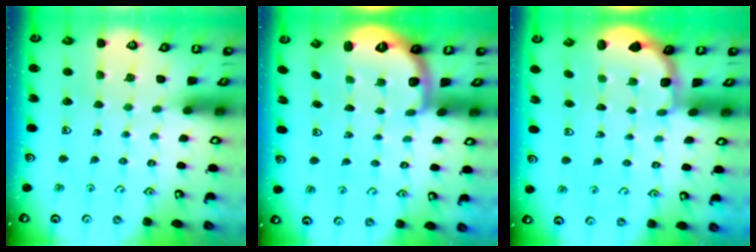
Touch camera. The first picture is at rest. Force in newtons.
{"total": 2.6, "press": 1.6, "slide": 2.1}
{"total": 1.9, "press": 1.8, "slide": 0.7}